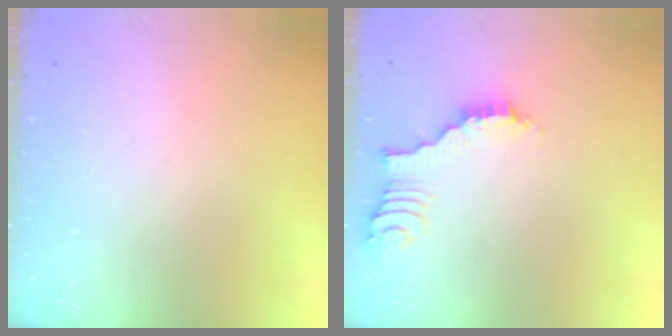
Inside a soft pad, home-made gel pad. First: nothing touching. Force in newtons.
{"total": 2.2, "press": 2.1, "slide": 0.4}